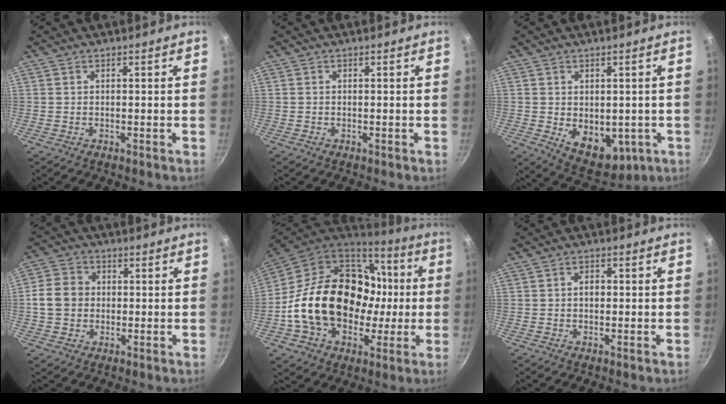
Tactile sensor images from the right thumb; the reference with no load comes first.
{"total": 0.0}
{"total": 10.5, "force": [-1.6, 7.1, 7.6], "torque": [-0.078, -0.017, -0.002]}
{"total": 7.9, "force": [0.0, 6.8, 4.1], "torque": [-0.053, 0.011, -0.014]}
{"total": 28.3, "force": [-0.4, 20.8, 19.2], "torque": [-0.312, 0.050, 0.011]}
{"total": 2.3, "force": [0.1, 1.6, 1.7], "torque": [-0.018, 0.004, -0.001]}